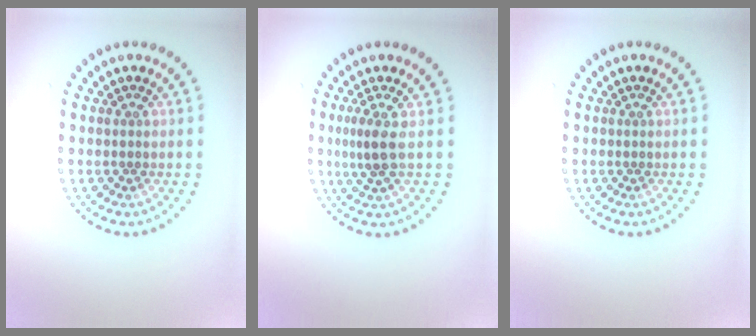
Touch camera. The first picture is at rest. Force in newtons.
{"total": 2.3, "press": 1.7, "slide": 1.5}
{"total": 0.0}